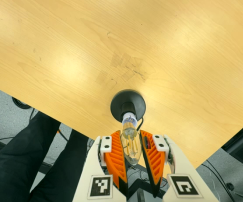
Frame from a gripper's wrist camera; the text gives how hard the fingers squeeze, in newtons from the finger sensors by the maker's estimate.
{"total": 12.2, "left": 13.7, "right": 10.8}